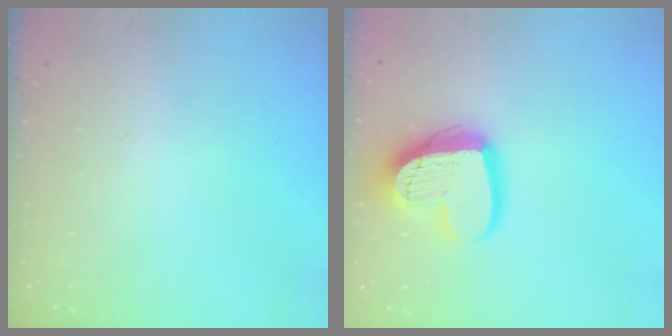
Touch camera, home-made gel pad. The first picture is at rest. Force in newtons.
{"total": 16.3, "press": 16.3, "slide": 1.3}